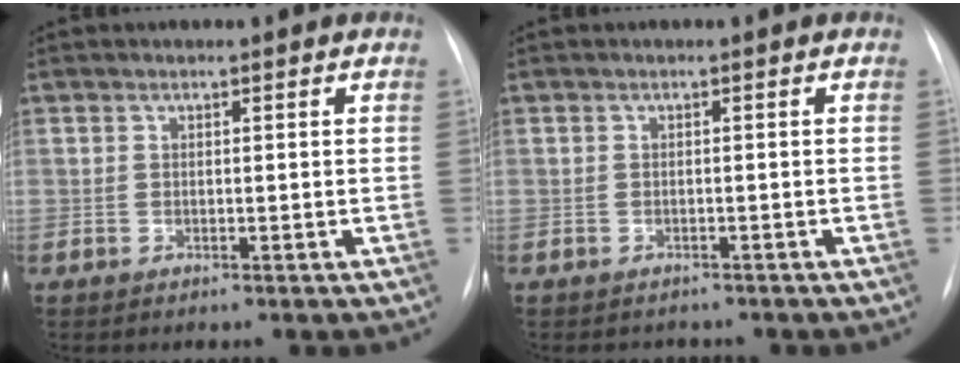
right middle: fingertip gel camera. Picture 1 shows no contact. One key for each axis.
{"total": 1.7, "fx": -1.5, "fy": 0.7, "fz": -0.1, "tx": 0.001, "ty": -0.001, "tz": -0.020}